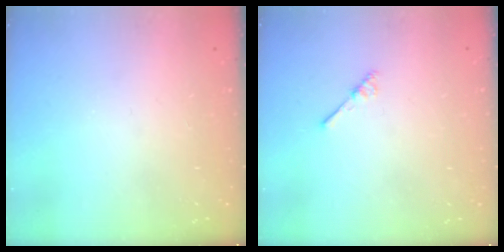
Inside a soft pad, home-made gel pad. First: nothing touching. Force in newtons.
{"total": 3.0, "press": 3.0, "slide": 0.3}